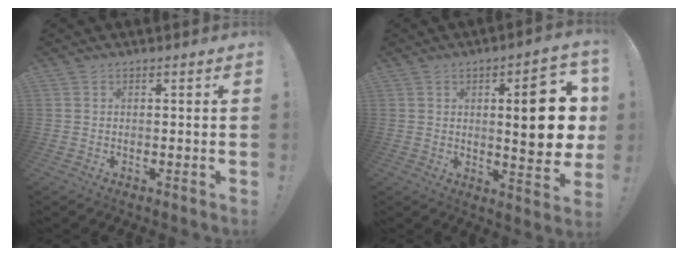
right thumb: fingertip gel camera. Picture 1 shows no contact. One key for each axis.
{"total": 15.4, "fx": 2.0, "fy": 4.4, "fz": 14.6, "tx": -0.190, "ty": -0.010, "tz": 0.021}